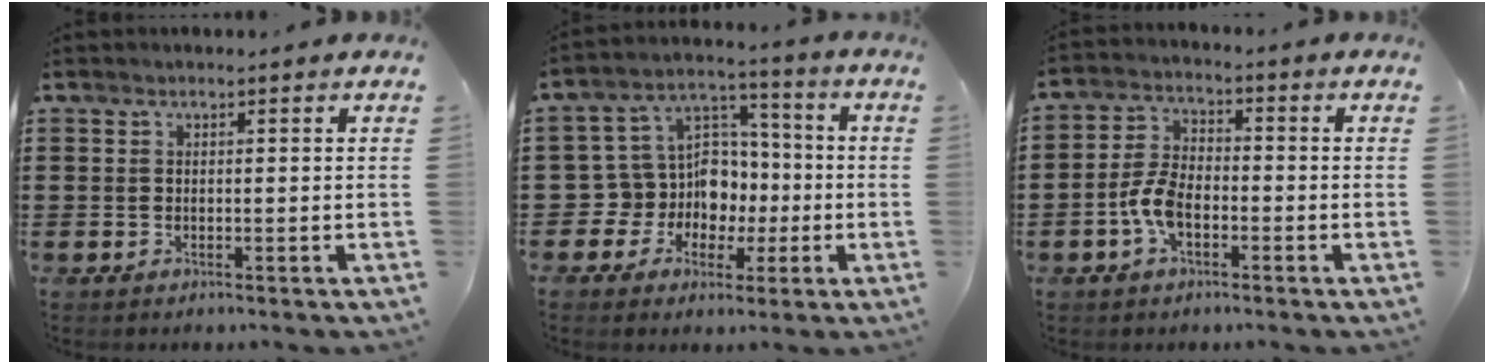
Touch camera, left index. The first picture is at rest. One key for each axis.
{"total": 9.9, "fx": -0.6, "fy": 9.4, "fz": 3.3, "tx": -0.114, "ty": -0.005, "tz": -0.003}
{"total": 6.0, "fx": -2.1, "fy": 3.2, "fz": 4.6, "tx": -0.113, "ty": 0.001, "tz": -0.048}